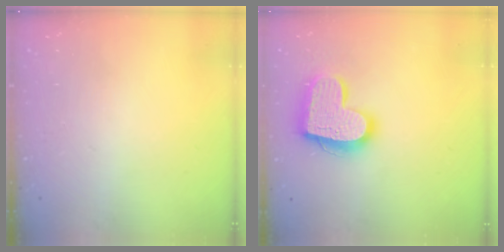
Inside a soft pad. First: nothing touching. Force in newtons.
{"total": 17.4, "press": 17.3, "slide": 1.4}